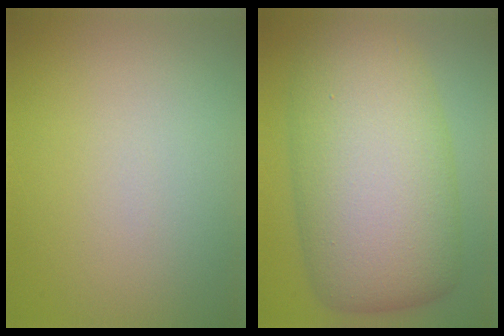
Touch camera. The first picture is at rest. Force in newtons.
{"total": 13.0, "press": 13.0, "slide": 0.2}